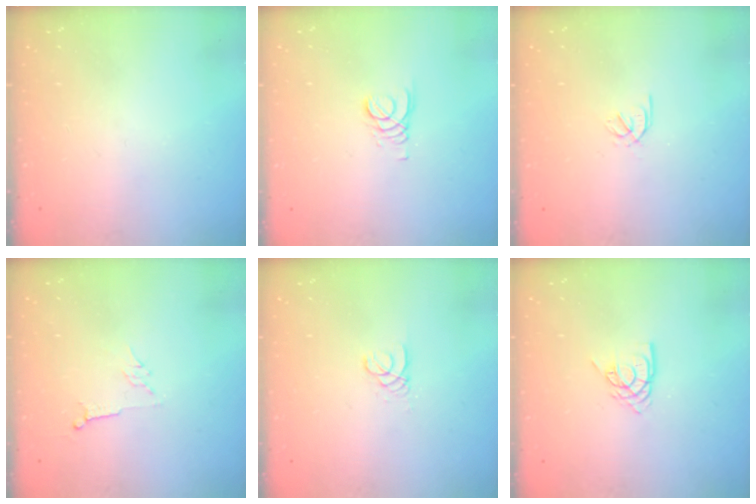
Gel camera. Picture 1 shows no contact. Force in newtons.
{"total": 2.4, "press": 2.4, "slide": 0.2}
{"total": 1.5, "press": 1.4, "slide": 0.5}
{"total": 4.0, "press": 4.0, "slide": 0.7}
{"total": 1.8, "press": 1.8, "slide": 0.2}
{"total": 7.9, "press": 7.8, "slide": 0.9}